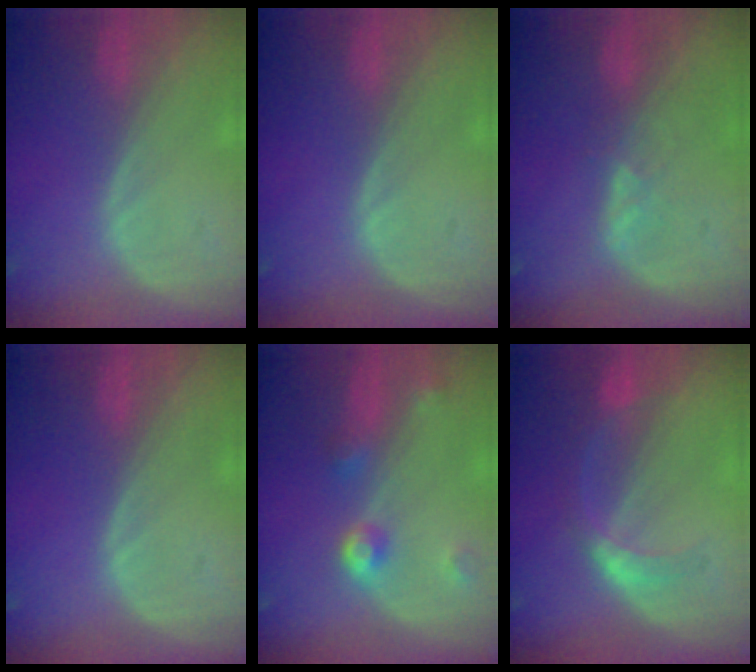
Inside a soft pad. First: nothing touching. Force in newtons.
{"total": 0.0}
{"total": 2.0, "press": 2.0, "slide": 0.3}
{"total": 0.0}
{"total": 4.6, "press": 4.2, "slide": 1.9}
{"total": 5.3, "press": 5.0, "slide": 1.9}